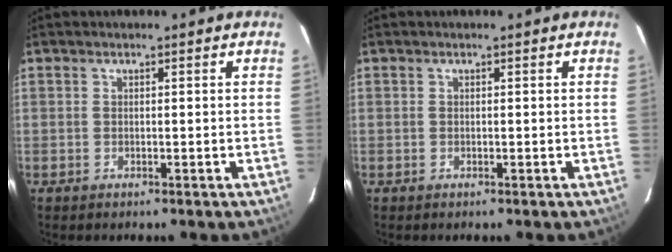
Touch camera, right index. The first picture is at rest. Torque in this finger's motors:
{"motor_torque": [0.01, 0.00, 0.00, 0.00]}